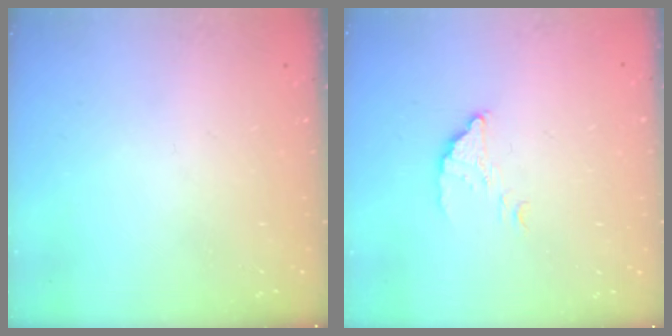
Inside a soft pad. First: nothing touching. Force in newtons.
{"total": 2.2, "press": 2.2, "slide": 0.0}